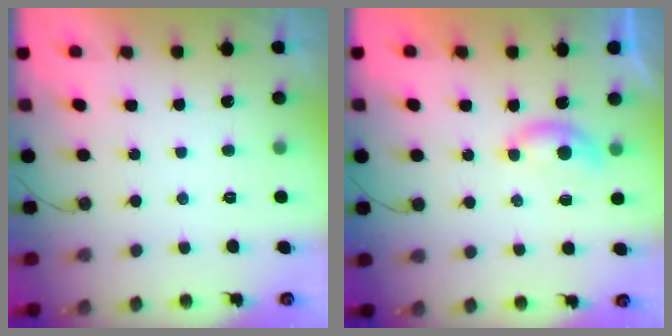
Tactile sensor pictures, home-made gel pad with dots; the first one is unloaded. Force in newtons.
{"total": 3.6, "press": 3.6, "slide": 0.5}